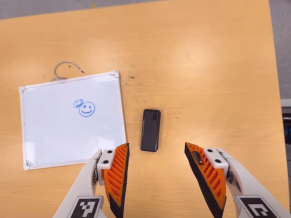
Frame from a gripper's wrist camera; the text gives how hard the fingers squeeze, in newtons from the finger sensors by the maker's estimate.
{"total": 0.0}